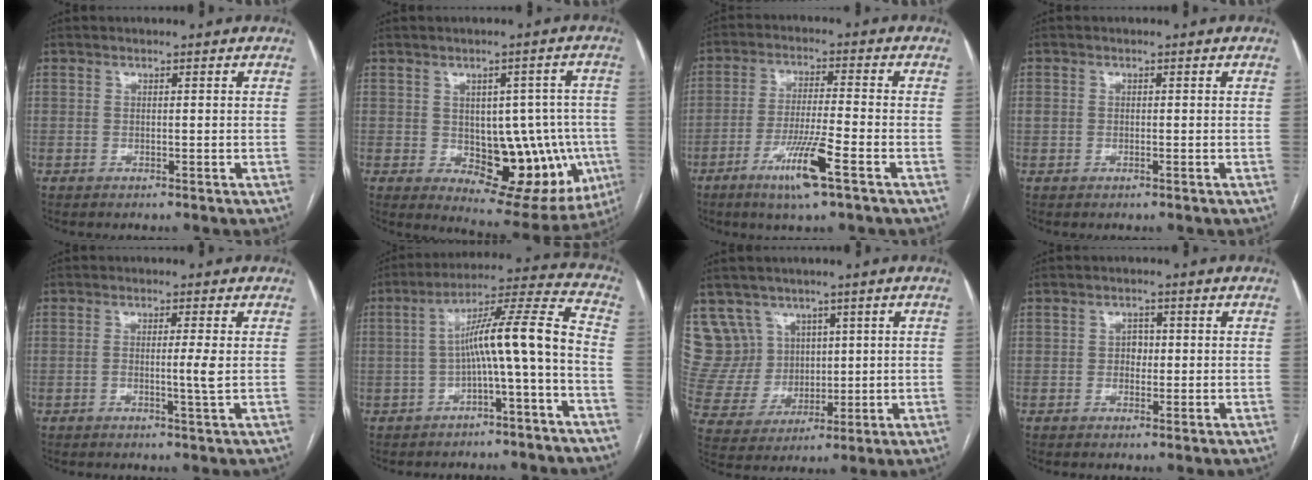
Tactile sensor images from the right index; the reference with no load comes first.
{"total": 15.8, "force": [-2.7, 8.4, 13.1], "torque": [-0.147, 0.017, -0.008]}
{"total": 9.1, "force": [-4.7, -0.2, 7.8], "torque": [-0.148, -0.015, -0.085]}
{"total": 1.1, "force": [0.0, 0.9, 0.6], "torque": [-0.014, 0.007, 0.003]}
{"total": 2.7, "force": [-0.2, -0.6, 2.7], "torque": [-0.046, -0.004, -0.005]}
{"total": 11.2, "force": [-2.9, -0.4, 10.8], "torque": [-0.167, 0.038, -0.046]}
{"total": 10.2, "force": [6.0, 8.2, 0.9], "torque": [-0.035, 0.048, 0.136]}
{"total": 1.6, "force": [0.0, 1.2, 1.1], "torque": [-0.011, 0.004, -0.001]}